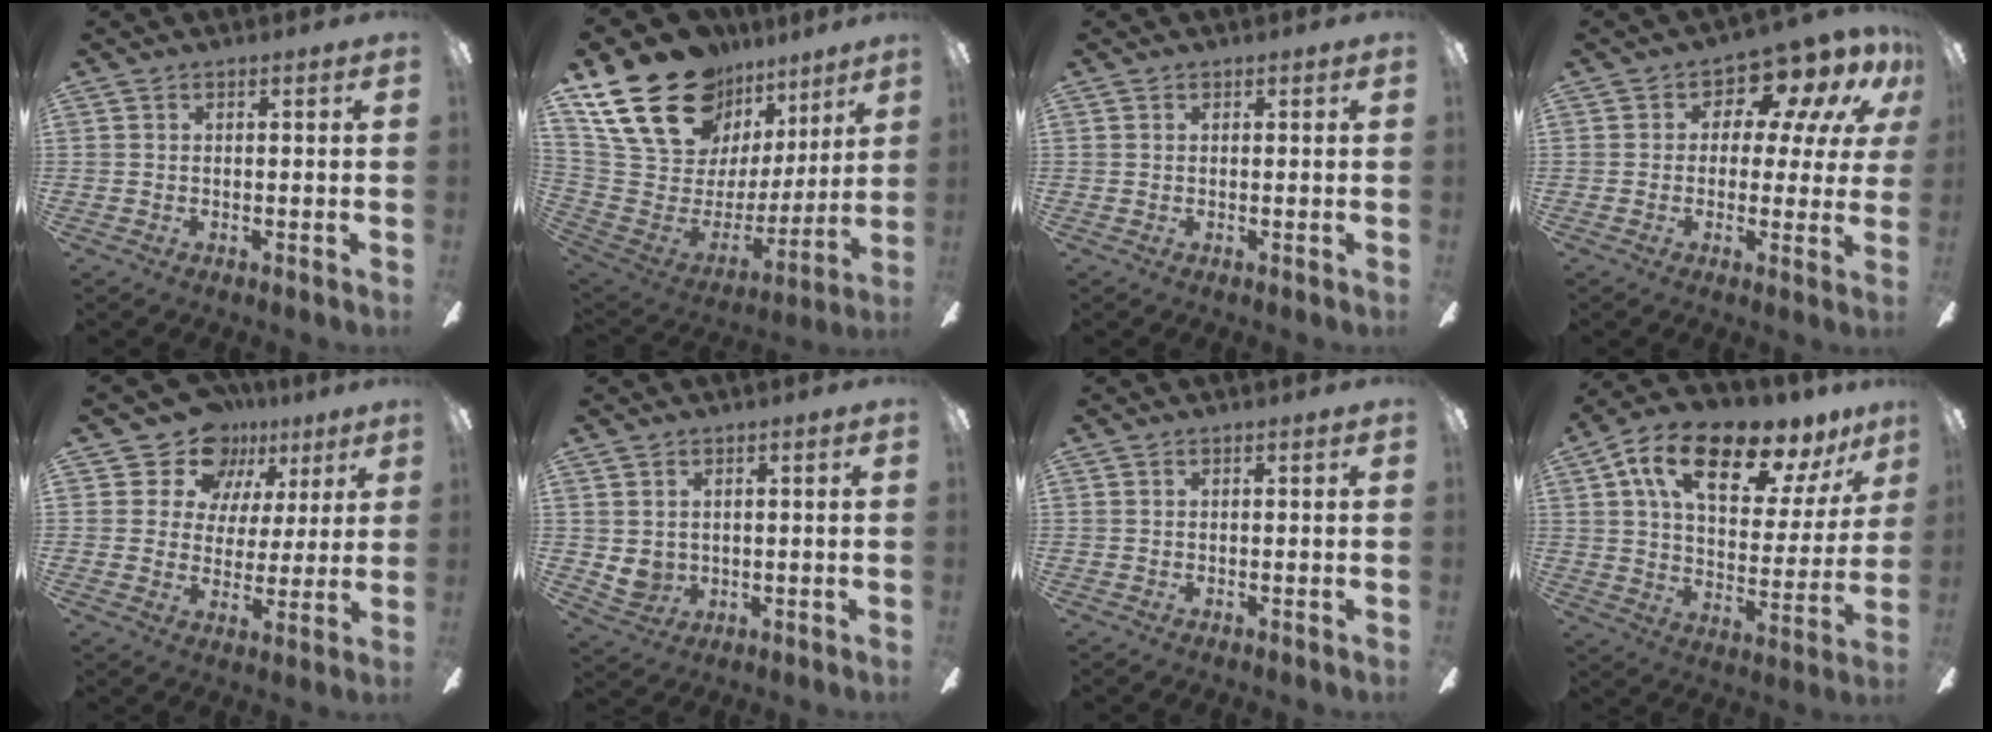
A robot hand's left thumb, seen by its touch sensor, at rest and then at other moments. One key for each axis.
{"total": 24.4, "fx": 16.1, "fy": 13.8, "fz": 12.1, "tx": -0.230, "ty": -0.091, "tz": 0.307}
{"total": 0.0}
{"total": 9.4, "fx": 5.7, "fy": 5.3, "fz": 5.2, "tx": -0.079, "ty": -0.041, "tz": 0.100}
{"total": 11.9, "fx": 7.6, "fy": 8.8, "fz": 2.6, "tx": -0.055, "ty": -0.046, "tz": 0.144}
{"total": 4.3, "fx": 1.4, "fy": 3.9, "fz": 1.2, "tx": -0.030, "ty": -0.003, "tz": 0.027}
{"total": 0.0}
{"total": 18.6, "fx": 12.0, "fy": 7.8, "fz": 11.9, "tx": -0.202, "ty": -0.063, "tz": 0.201}